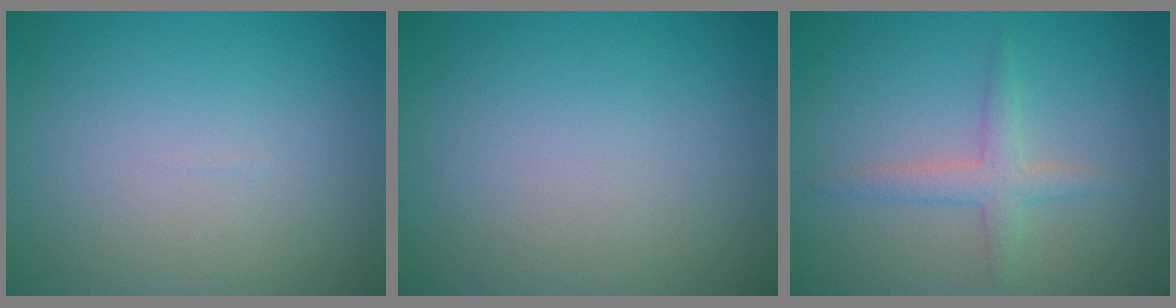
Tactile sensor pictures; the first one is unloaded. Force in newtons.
{"total": 0.0}
{"total": 2.2, "press": 2.2, "slide": 0.1}